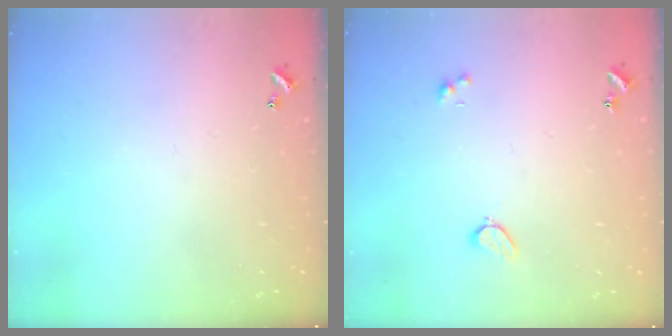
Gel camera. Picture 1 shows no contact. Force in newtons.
{"total": 2.1, "press": 2.0, "slide": 0.6}